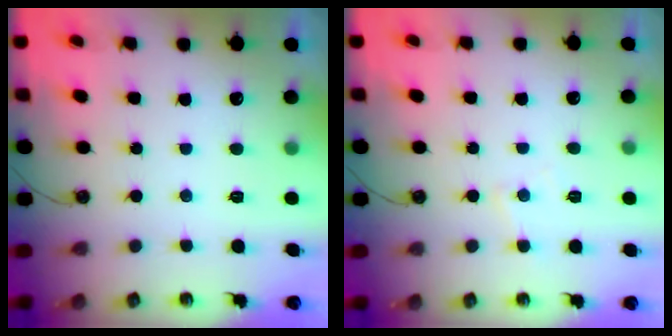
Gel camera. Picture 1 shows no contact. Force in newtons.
{"total": 4.8, "press": 4.8, "slide": 0.7}